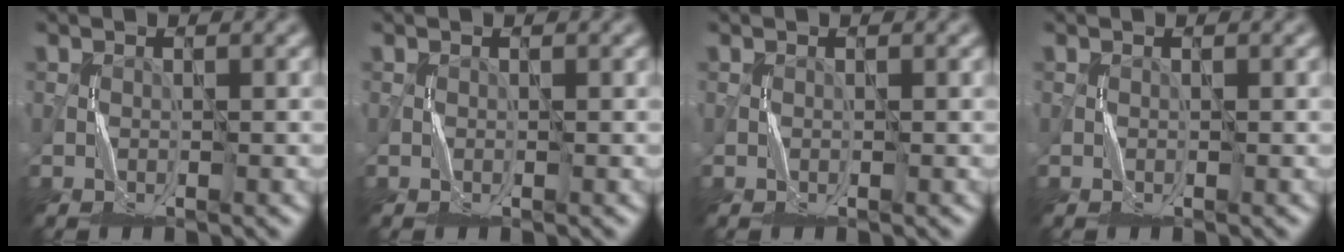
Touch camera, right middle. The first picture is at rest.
{"total": 0.0}
{"total": 0.0}
{"total": 0.0}